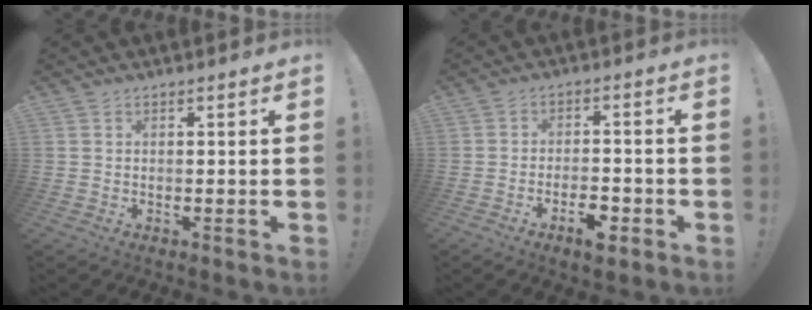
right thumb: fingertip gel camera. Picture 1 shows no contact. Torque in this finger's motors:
{"motor_torque": [0.67, 0.08, 0.00, -0.04, 0.09]}